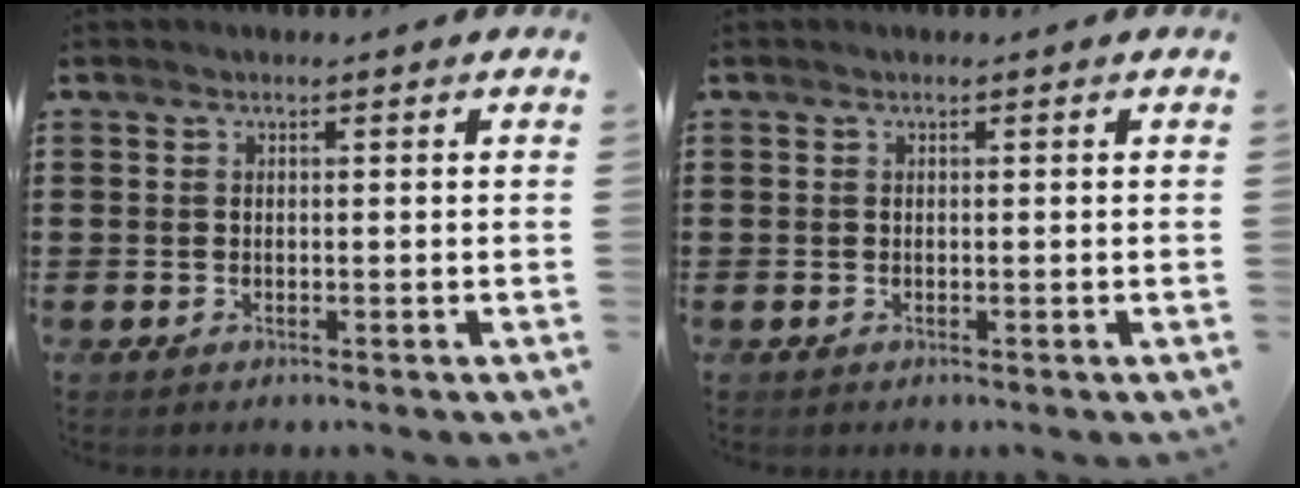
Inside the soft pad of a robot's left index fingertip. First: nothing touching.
{"total": 0.0}